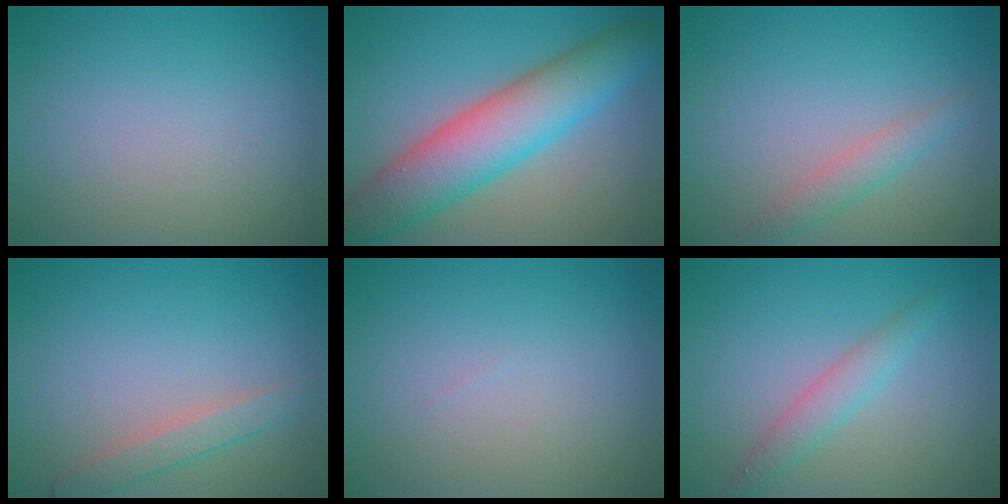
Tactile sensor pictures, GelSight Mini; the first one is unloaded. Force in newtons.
{"total": 8.7, "press": 8.7, "slide": 0.5}
{"total": 2.0, "press": 2.0, "slide": 0.0}
{"total": 2.1, "press": 2.1, "slide": 0.1}
{"total": 0.0}
{"total": 2.2, "press": 2.2, "slide": 0.0}